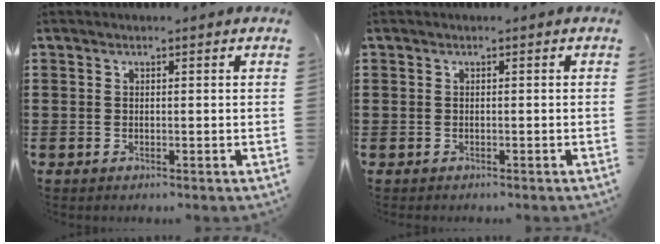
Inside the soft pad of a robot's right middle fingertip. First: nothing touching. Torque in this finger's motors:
{"motor_torque": [-1.40, 0.74, -1.05, -0.21]}